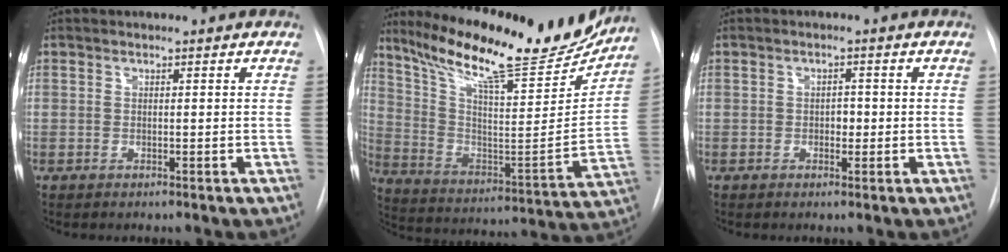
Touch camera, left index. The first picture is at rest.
{"total": 24.9, "force": [20.7, 4.6, 13.0], "torque": [-0.218, -0.038, 0.309]}
{"total": 1.8, "force": [-1.1, 1.0, 1.0], "torque": [-0.011, -0.002, -0.017]}